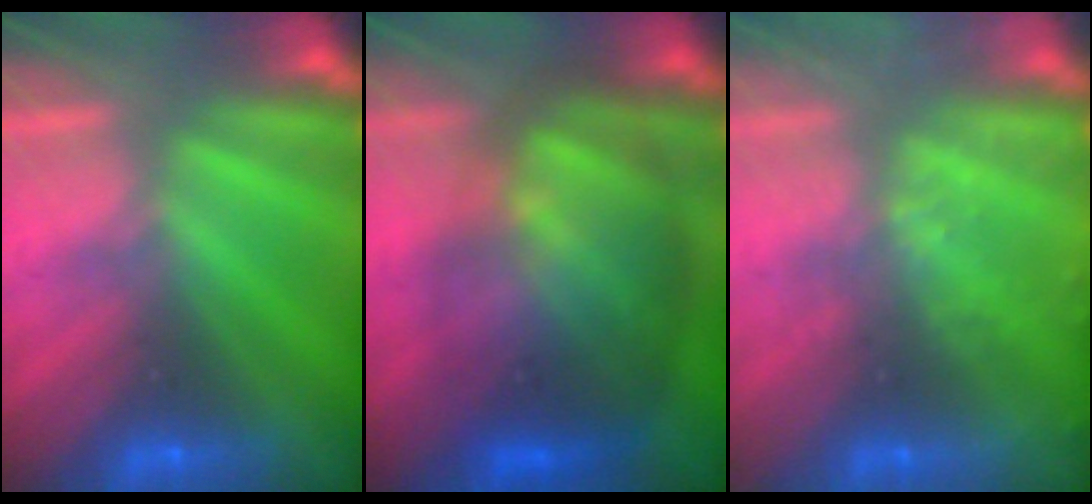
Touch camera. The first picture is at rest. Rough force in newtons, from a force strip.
{"total": 7.7}
{"total": 2.5}